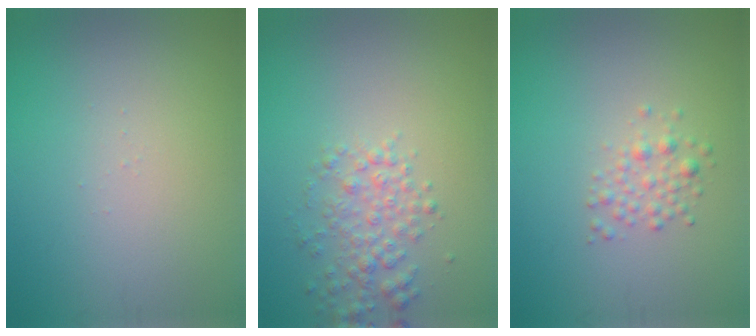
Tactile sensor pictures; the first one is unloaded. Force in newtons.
{"total": 2.7, "press": 2.7, "slide": 0.1}
{"total": 1.7, "press": 1.7, "slide": 0.0}